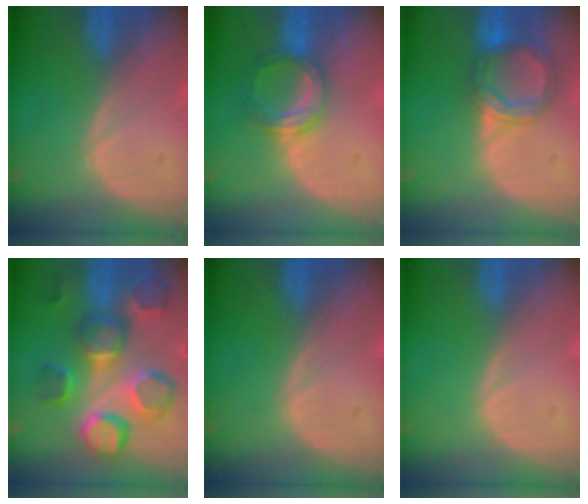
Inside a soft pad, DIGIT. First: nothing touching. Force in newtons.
{"total": 5.2, "press": 4.9, "slide": 1.5}
{"total": 5.6, "press": 5.6, "slide": 0.4}
{"total": 11.9, "press": 10.8, "slide": 5.0}
{"total": 0.0}
{"total": 0.0}